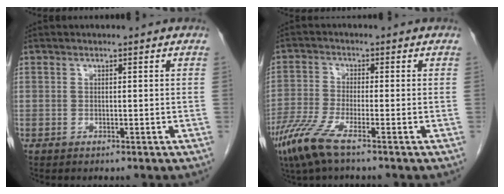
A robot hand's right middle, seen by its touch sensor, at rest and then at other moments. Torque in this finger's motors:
{"motor_torque": [1.21, -0.93, 0.49, 0.16]}